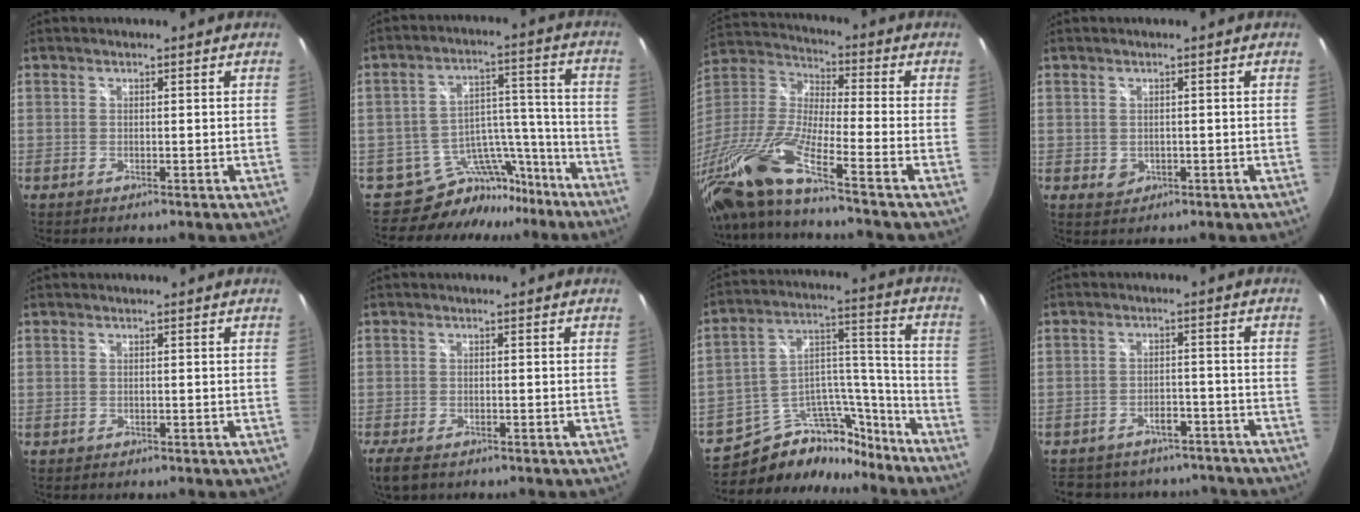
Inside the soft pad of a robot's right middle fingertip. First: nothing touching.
{"total": 11.2, "force": [-9.9, 5.2, 1.2], "torque": [-0.012, 0.066, -0.147]}
{"total": 19.4, "force": [-14.1, -0.3, 13.3], "torque": [-0.252, -0.054, -0.275]}
{"total": 2.1, "force": [-0.4, 1.8, 0.9], "torque": [-0.013, -0.002, -0.005]}
{"total": 0.0}
{"total": 4.6, "force": [-3.3, 1.7, 2.6], "torque": [-0.060, -0.017, -0.060]}
{"total": 21.0, "force": [-16.5, 9.9, 8.4], "torque": [-0.148, 0.069, -0.237]}
{"total": 15.9, "force": [-13.2, 7.1, 5.2], "torque": [-0.118, 0.024, -0.164]}